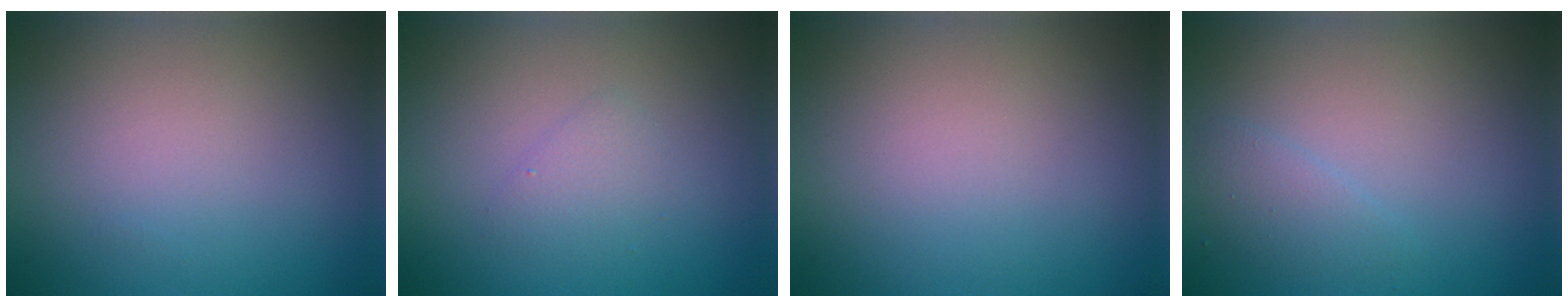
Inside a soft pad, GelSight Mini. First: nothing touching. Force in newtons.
{"total": 1.3, "press": 1.3, "slide": 0.1}
{"total": 0.0}
{"total": 1.3, "press": 1.3, "slide": 0.0}